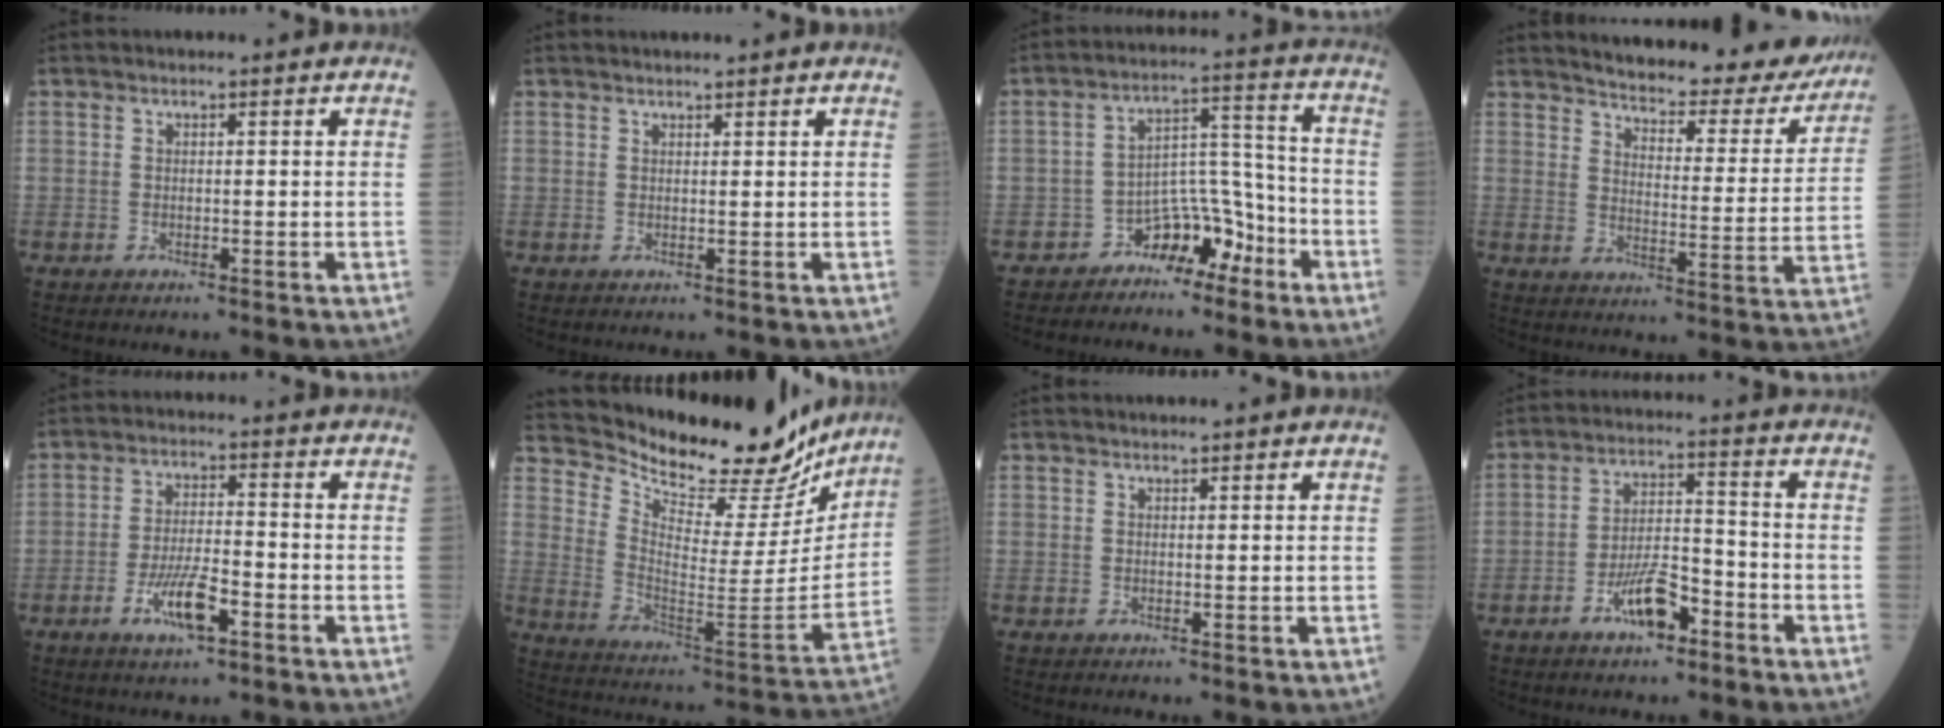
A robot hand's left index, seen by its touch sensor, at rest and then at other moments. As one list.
[{"total": 1.6, "force": [1.5, 0.2, 0.6], "torque": [-0.009, 0.013, 0.024]}, {"total": 6.9, "force": [-5.2, 3.5, 2.9], "torque": [-0.044, 0.035, -0.089]}, {"total": 21.7, "force": [19.8, 5.1, 7.3], "torque": [-0.083, -0.046, 0.232]}, {"total": 6.6, "force": [-3.2, 1.5, 5.5], "torque": [-0.113, -0.005, -0.059]}, {"total": 21.5, "force": [20.0, 5.0, 6.1], "torque": [-0.107, -0.059, 0.284]}, {"total": 1.3, "force": [1.2, 0.2, 0.4], "torque": [-0.008, 0.012, 0.021]}, {"total": 7.0, "force": [-4.1, 2.2, 5.2], "torque": [-0.101, 0.005, -0.074]}]